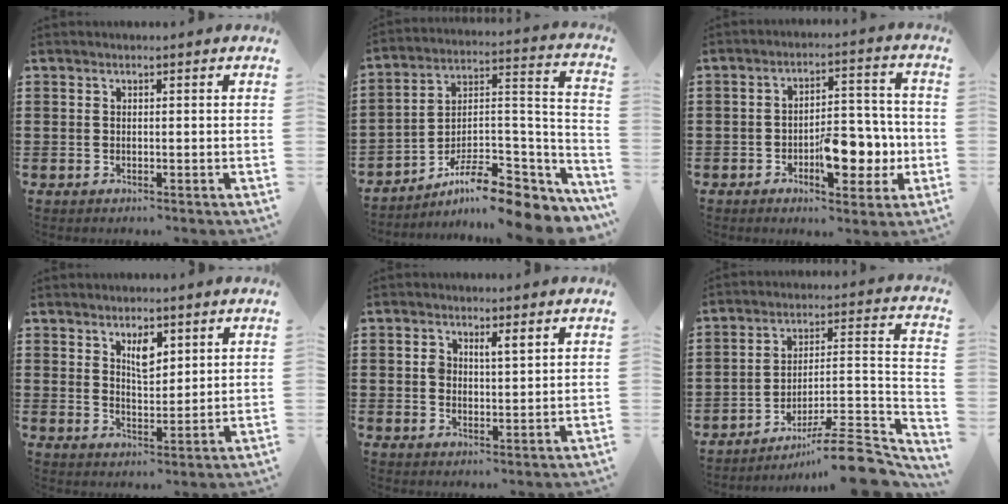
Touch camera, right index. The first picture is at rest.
{"total": 9.8, "force": [-7.8, 2.8, 5.3], "torque": [-0.077, 0.015, -0.145]}
{"total": 8.6, "force": [-2.7, 4.2, 7.0], "torque": [-0.088, 0.004, -0.045]}
{"total": 4.3, "force": [2.5, 1.9, 2.9], "torque": [-0.047, 0.000, 0.041]}
{"total": 2.3, "force": [0.9, 1.3, 1.7], "torque": [-0.029, 0.002, 0.013]}
{"total": 10.1, "force": [-8.3, 1.3, 5.6], "torque": [-0.079, 0.021, -0.164]}